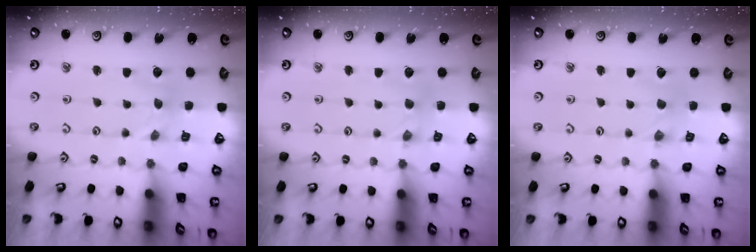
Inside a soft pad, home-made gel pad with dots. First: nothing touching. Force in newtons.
{"total": 1.3, "press": 1.2, "slide": 0.2}
{"total": 0.0}